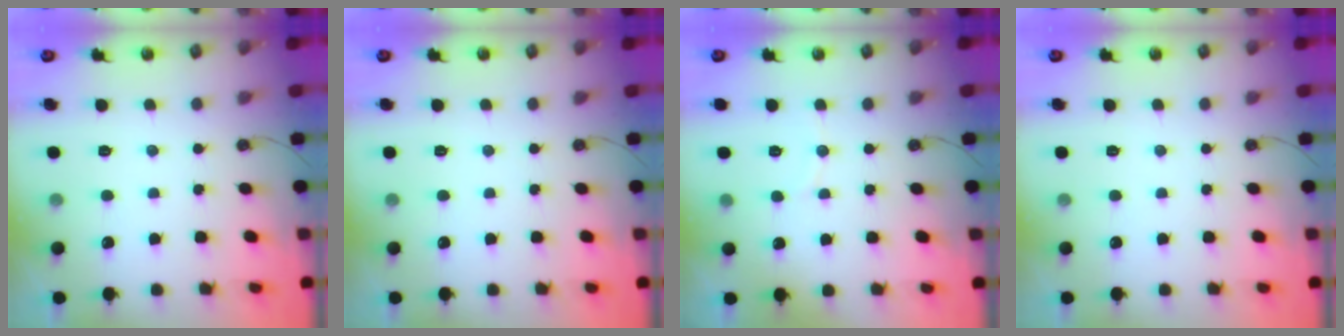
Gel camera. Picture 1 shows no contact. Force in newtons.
{"total": 0.0}
{"total": 2.8, "press": 2.8, "slide": 0.3}
{"total": 0.0}